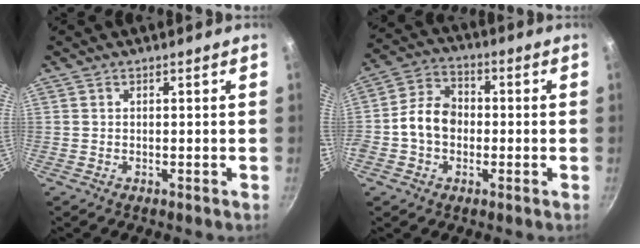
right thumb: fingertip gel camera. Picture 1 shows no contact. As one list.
[{"total": 8.9, "force": [-1.1, 7.0, 5.5], "torque": [-0.071, 0.026, -0.035]}]